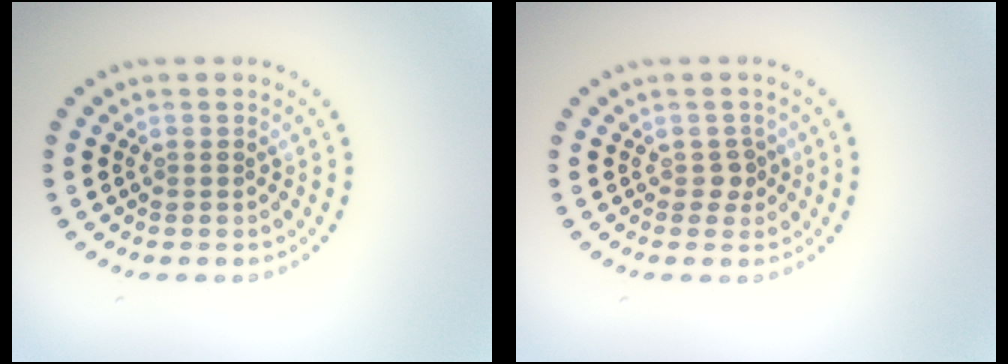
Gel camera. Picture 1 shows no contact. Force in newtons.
{"total": 1.2, "press": 0.9, "slide": 0.7}